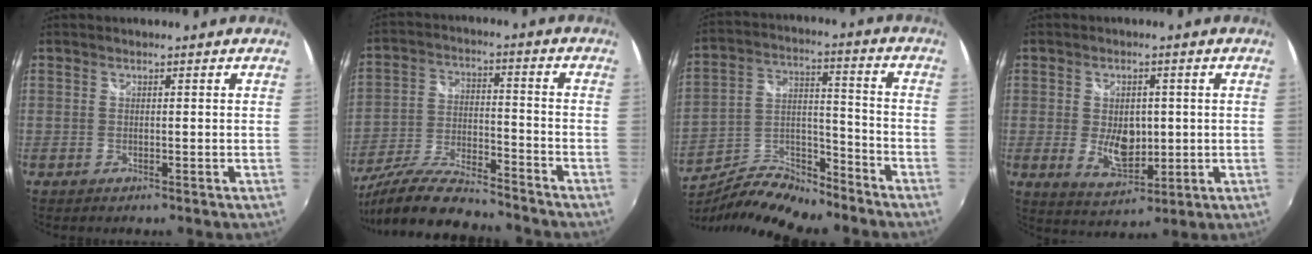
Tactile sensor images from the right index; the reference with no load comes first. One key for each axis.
{"total": 17.4, "fx": -14.8, "fy": 3.7, "fz": 8.3, "tx": -0.176, "ty": -0.025, "tz": -0.257}
{"total": 14.1, "fx": -11.2, "fy": 4.8, "fz": 7.1, "tx": -0.146, "ty": 0.007, "tz": -0.200}
{"total": 7.7, "fx": -0.4, "fy": 4.7, "fz": 6.1, "tx": -0.109, "ty": -0.009, "tz": 0.002}